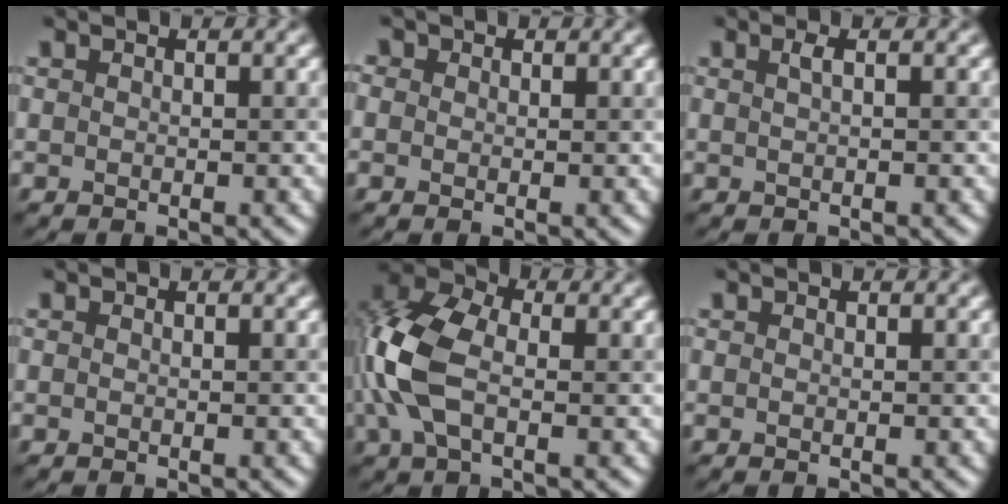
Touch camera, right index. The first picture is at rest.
{"total": 1.2, "force": [0.6, 1.0, 0.3], "torque": [-0.005, 0.006, -0.010]}
{"total": 1.2, "force": [0.3, 0.4, 1.0], "torque": [-0.014, 0.005, 0.004]}
{"total": 0.0}
{"total": 8.1, "force": [-0.5, 4.8, 6.5], "torque": [-0.158, 0.012, -0.024]}
{"total": 0.0}